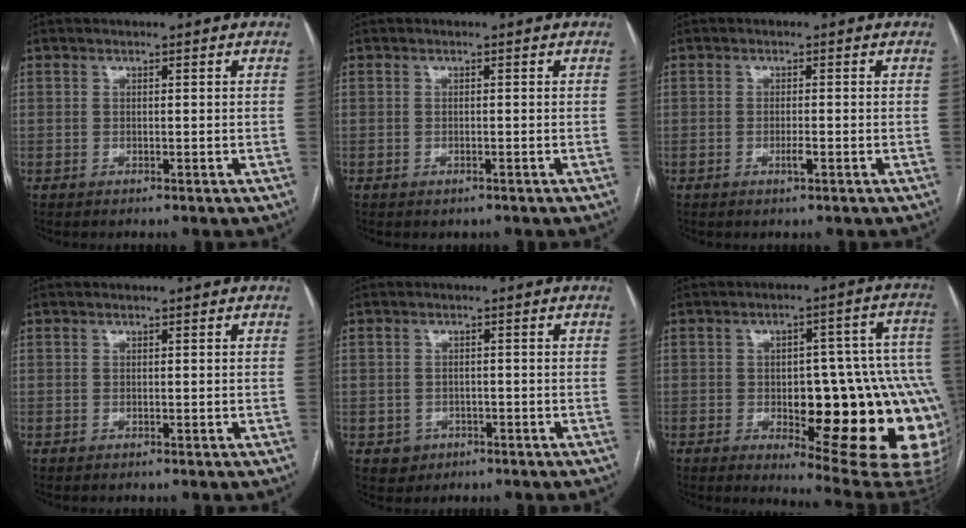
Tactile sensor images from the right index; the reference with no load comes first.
{"total": 1.0, "force": [-0.5, 0.6, 0.6], "torque": [-0.008, 0.000, 0.000]}
{"total": 1.6, "force": [-0.6, 0.2, 1.4], "torque": [-0.028, -0.002, -0.010]}
{"total": 0.0}
{"total": 2.8, "force": [-1.2, 2.6, 0.3], "torque": [0.003, 0.010, -0.011]}
{"total": 24.9, "force": [-4.8, 7.1, 23.4], "torque": [-0.197, 0.024, -0.037]}